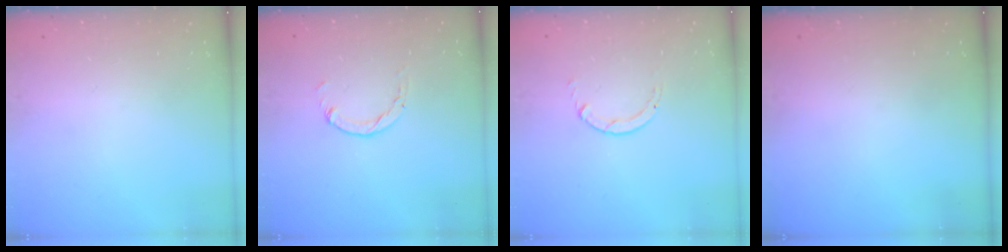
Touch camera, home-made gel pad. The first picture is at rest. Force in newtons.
{"total": 1.5, "press": 1.5, "slide": 0.2}
{"total": 0.6, "press": 0.5, "slide": 0.1}
{"total": 0.0}